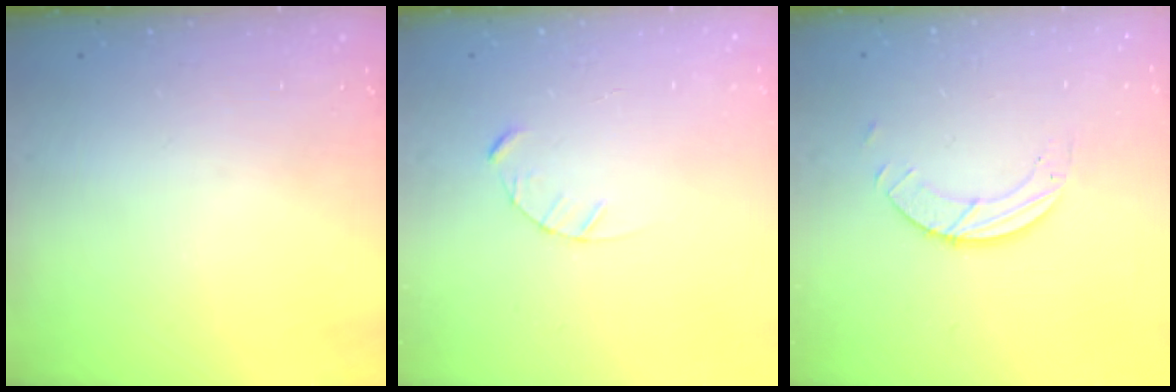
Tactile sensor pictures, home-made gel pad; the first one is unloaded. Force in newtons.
{"total": 2.4, "press": 2.4, "slide": 0.3}
{"total": 3.2, "press": 3.2, "slide": 0.3}